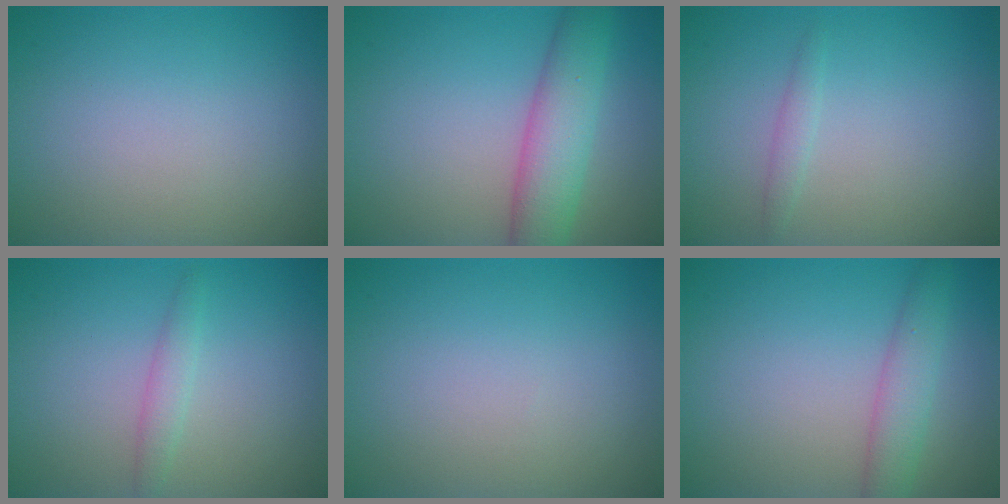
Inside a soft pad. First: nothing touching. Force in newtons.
{"total": 5.5, "press": 5.5, "slide": 0.1}
{"total": 1.0, "press": 1.0, "slide": 0.1}
{"total": 1.5, "press": 1.5, "slide": 0.0}
{"total": 0.0}
{"total": 3.1, "press": 3.1, "slide": 0.1}